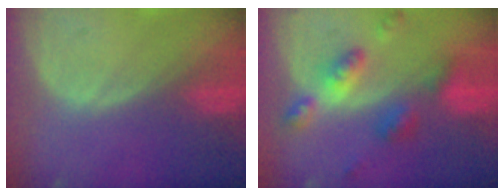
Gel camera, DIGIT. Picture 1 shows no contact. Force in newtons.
{"total": 7.1, "press": 7.0, "slide": 0.6}